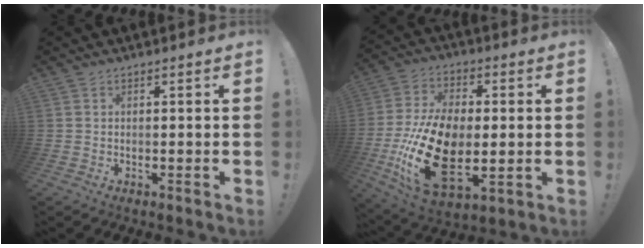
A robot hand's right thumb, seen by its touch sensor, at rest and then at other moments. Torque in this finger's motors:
{"motor_torque": [0.11, 1.10, 2.29, -0.49, 0.21]}